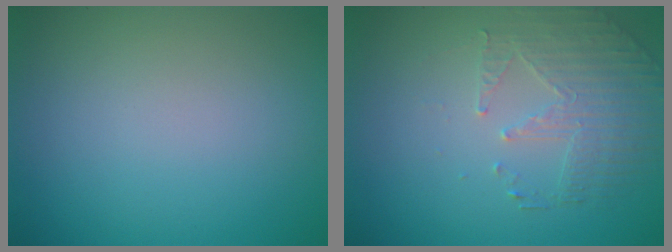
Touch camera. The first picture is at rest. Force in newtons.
{"total": 2.2, "press": 1.8, "slide": 1.2}